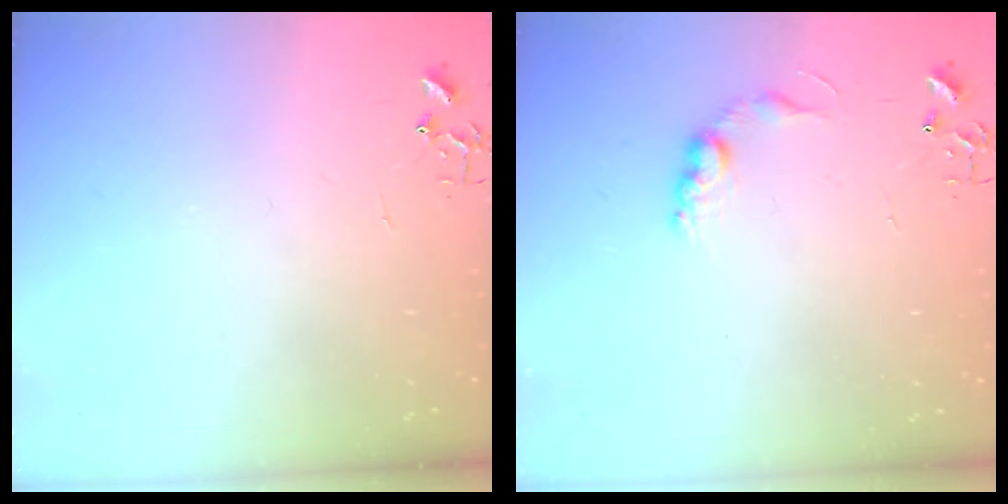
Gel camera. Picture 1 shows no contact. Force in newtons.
{"total": 8.6, "press": 8.6, "slide": 0.4}